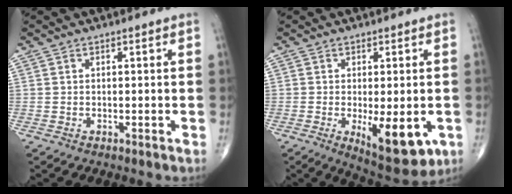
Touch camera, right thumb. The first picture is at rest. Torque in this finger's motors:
{"motor_torque": [0.82, 1.82, 0.01, -0.13, 0.30]}